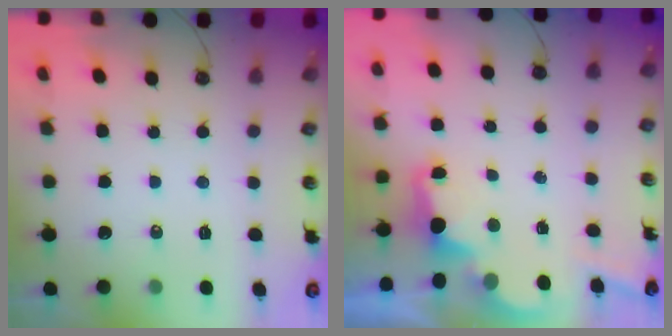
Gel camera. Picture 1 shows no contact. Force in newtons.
{"total": 2.6, "press": 2.5, "slide": 0.8}